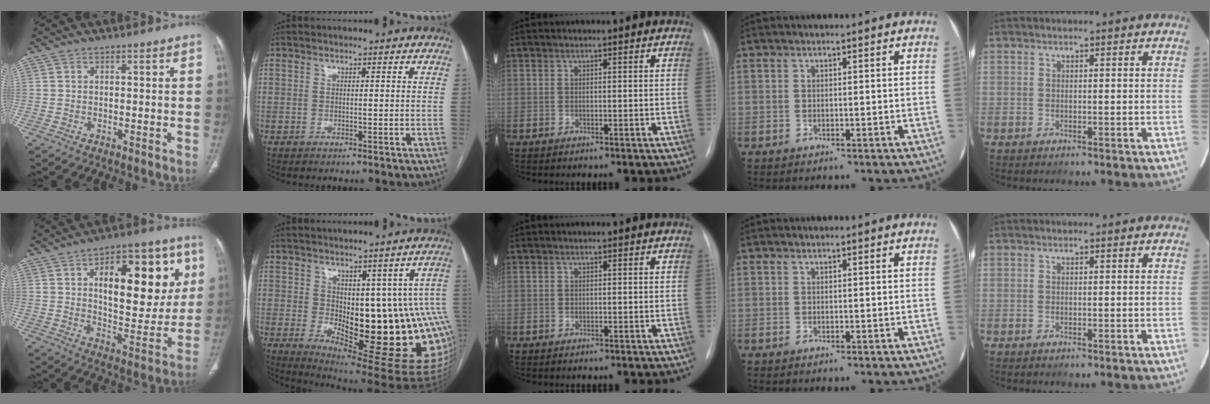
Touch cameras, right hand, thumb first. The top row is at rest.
{"thumb": {"total": 23.4, "force": [6.5, 11.4, 19.3], "torque": [-0.215, -0.013, 0.096]}, "index": {"total": 19.5, "force": [-2.1, 7.0, 18.1], "torque": [-0.152, 0.013, -0.003]}}